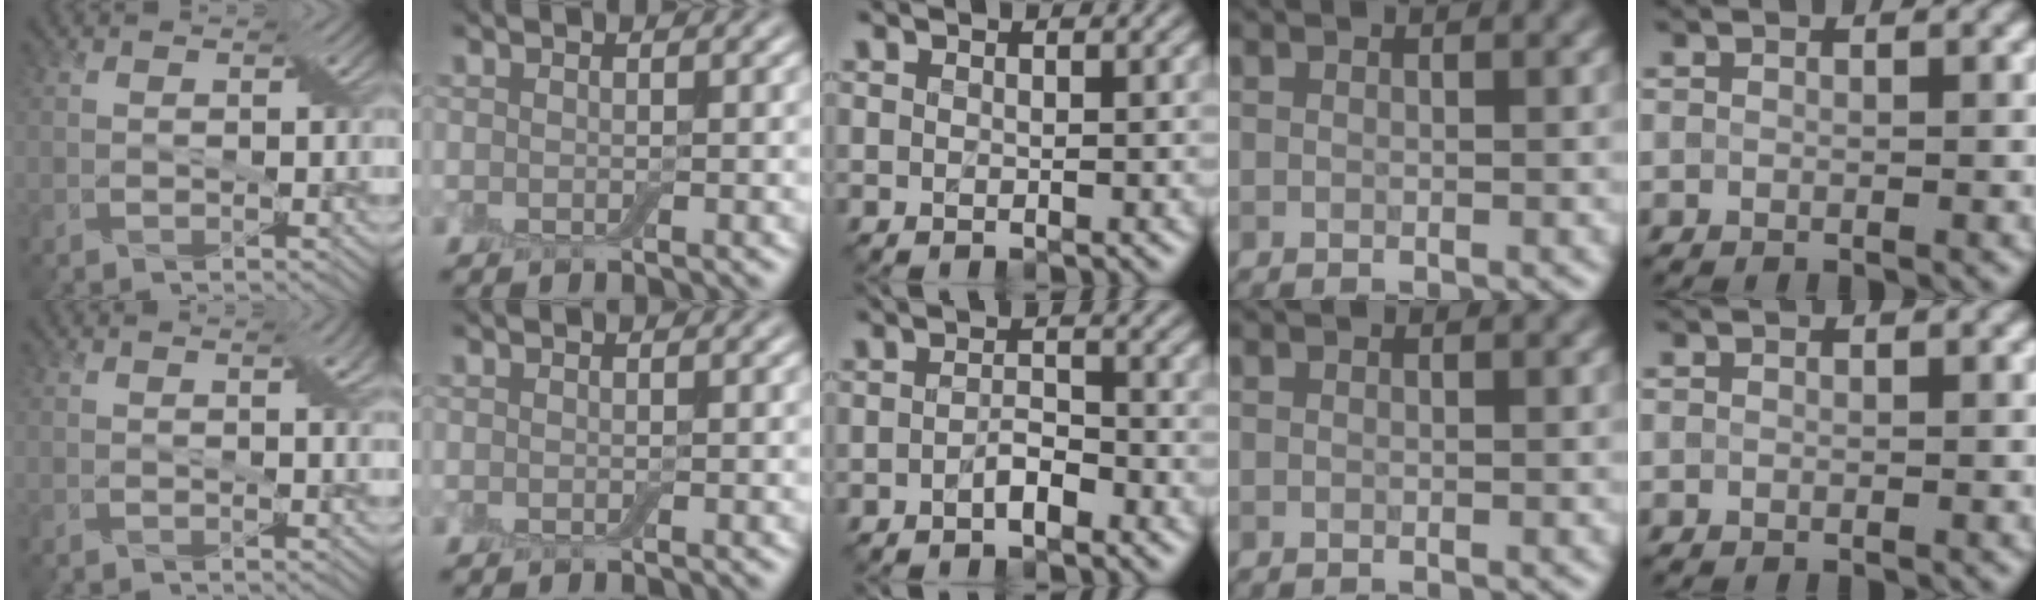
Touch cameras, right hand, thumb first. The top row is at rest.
{"thumb": {"total": 2.2, "force": [1.1, 0.5, 1.9], "torque": [-0.027, 0.002, 0.019]}, "middle": {"total": 1.7, "force": [-1.0, 0.6, 1.2], "torque": [-0.023, 0.005, -0.021]}}